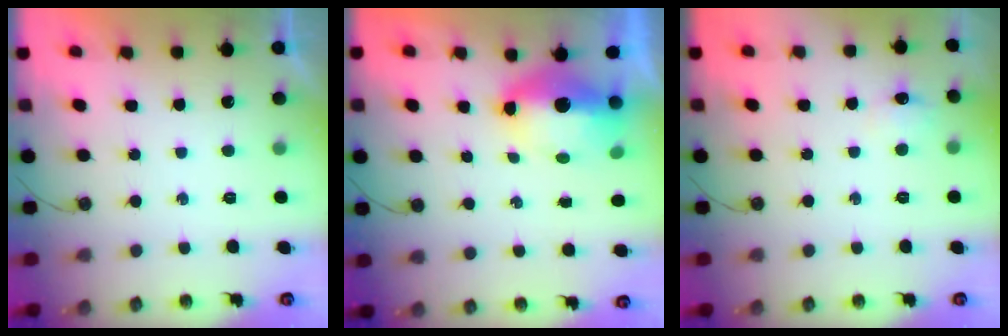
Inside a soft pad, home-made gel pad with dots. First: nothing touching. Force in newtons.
{"total": 9.3, "press": 9.2, "slide": 1.4}
{"total": 6.4, "press": 6.2, "slide": 1.7}